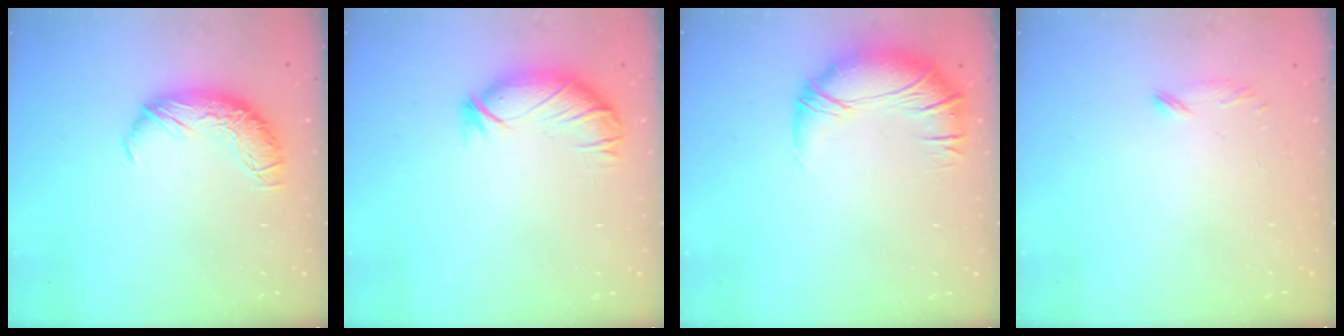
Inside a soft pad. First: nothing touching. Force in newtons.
{"total": 2.6, "press": 2.5, "slide": 0.9}
{"total": 3.2, "press": 1.4, "slide": 2.9}
{"total": 6.8, "press": 6.8, "slide": 0.7}